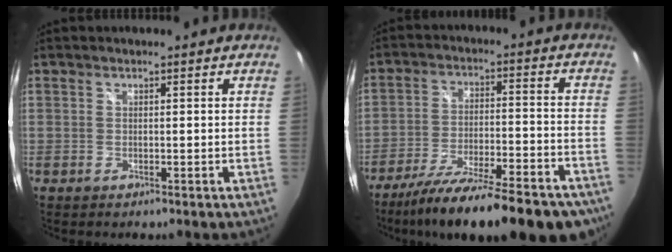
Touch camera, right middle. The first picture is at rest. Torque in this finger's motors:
{"motor_torque": [1.09, -1.04, 0.38, 0.15]}